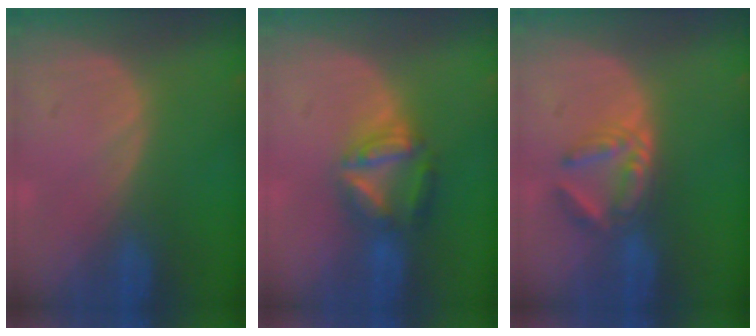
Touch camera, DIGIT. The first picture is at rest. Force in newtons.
{"total": 6.0, "press": 5.9, "slide": 1.0}
{"total": 5.8, "press": 5.0, "slide": 2.8}